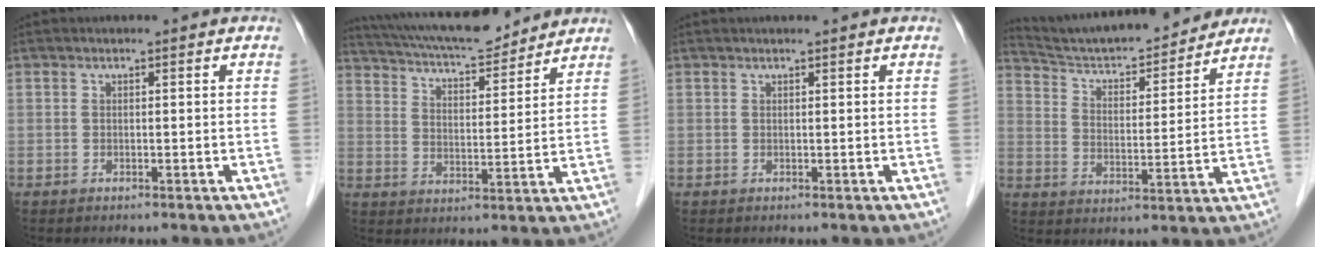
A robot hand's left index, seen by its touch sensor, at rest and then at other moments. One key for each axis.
{"total": 15.5, "fx": 14.1, "fy": 2.7, "fz": 5.8, "tx": -0.104, "ty": 0.023, "tz": 0.226}
{"total": 1.7, "fx": 1.5, "fy": 0.0, "fz": 0.8, "tx": -0.008, "ty": 0.018, "tz": 0.023}
{"total": 16.6, "fx": 15.6, "fy": 2.0, "fz": 5.4, "tx": -0.092, "ty": 0.003, "tz": 0.245}